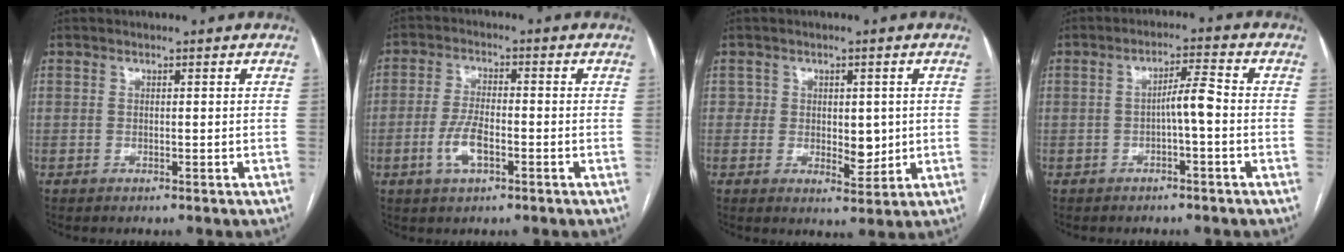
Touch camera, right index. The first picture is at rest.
{"total": 5.5, "force": [-2.1, 2.0, 4.7], "torque": [-0.098, 0.002, -0.038]}
{"total": 4.5, "force": [0.1, 2.8, 3.5], "torque": [-0.039, 0.000, 0.010]}
{"total": 4.1, "force": [-0.9, 0.3, 4.0], "torque": [-0.062, 0.011, -0.014]}